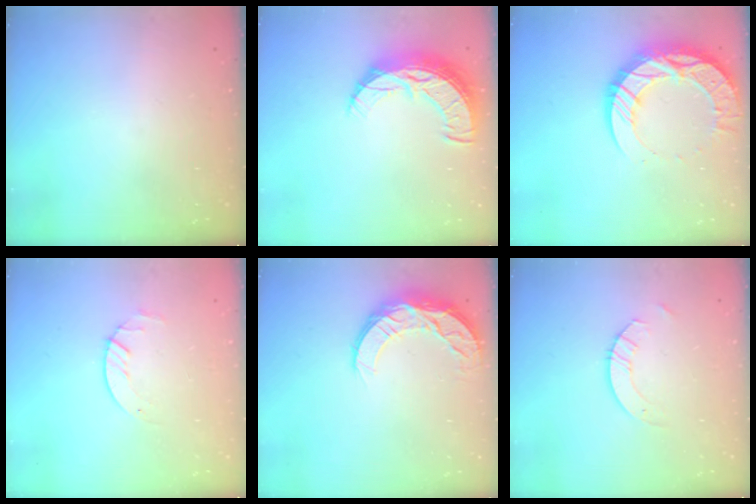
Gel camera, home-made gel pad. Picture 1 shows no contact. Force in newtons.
{"total": 11.2, "press": 11.1, "slide": 0.9}
{"total": 21.4, "press": 21.3, "slide": 1.8}
{"total": 1.4, "press": 1.4, "slide": 0.2}
{"total": 10.1, "press": 10.1, "slide": 0.7}
{"total": 4.4, "press": 4.3, "slide": 0.4}